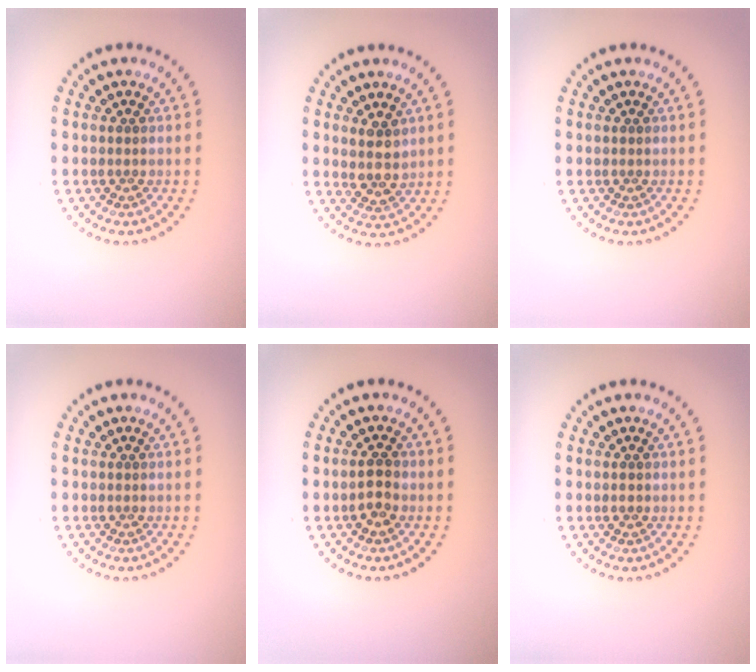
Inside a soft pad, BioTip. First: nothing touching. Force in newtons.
{"total": 2.6, "press": 2.2, "slide": 1.4}
{"total": 0.0}
{"total": 0.0}
{"total": 1.9, "press": 1.8, "slide": 0.3}
{"total": 0.7, "press": 0.7, "slide": 0.2}